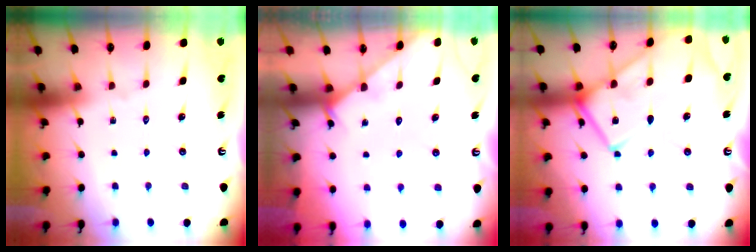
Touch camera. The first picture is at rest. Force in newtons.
{"total": 2.7, "press": 2.7, "slide": 0.3}
{"total": 16.1, "press": 16.1, "slide": 1.4}